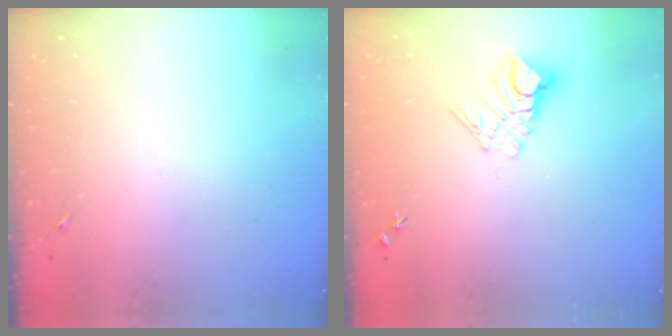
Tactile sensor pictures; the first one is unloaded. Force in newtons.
{"total": 8.9, "press": 8.9, "slide": 0.8}